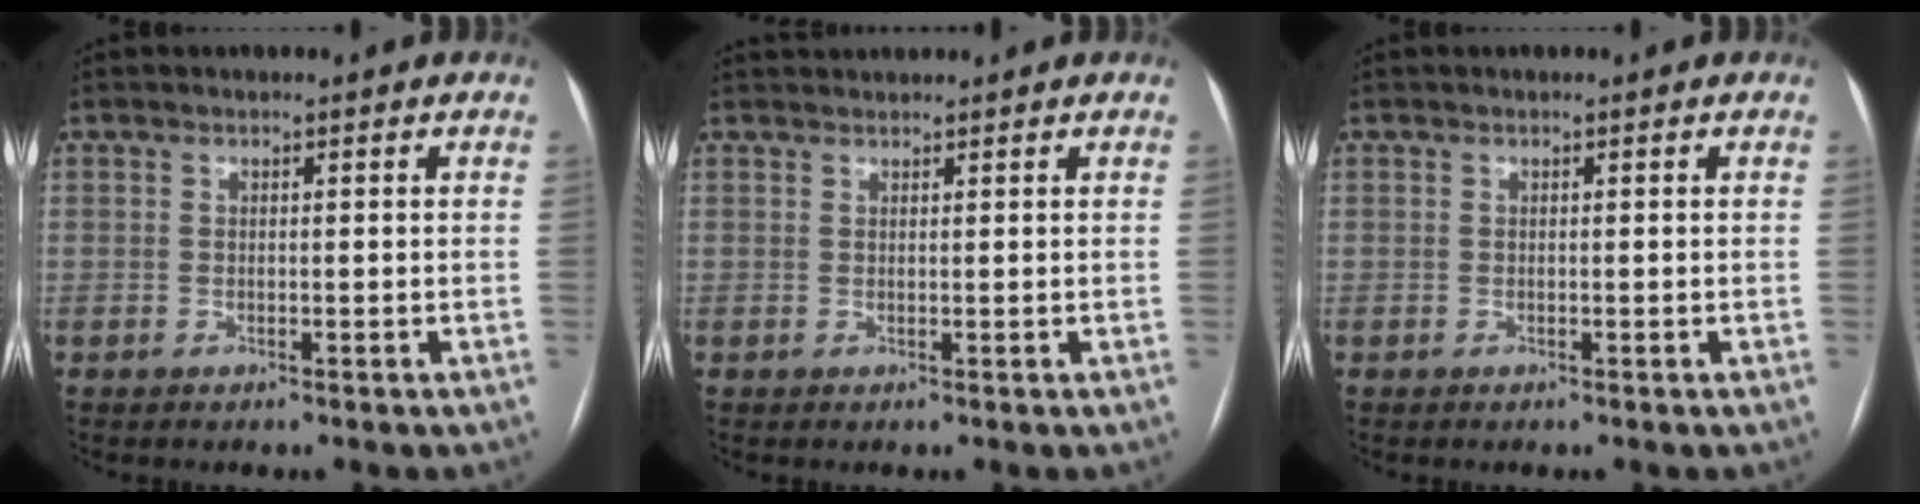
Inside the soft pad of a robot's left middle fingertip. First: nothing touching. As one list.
[{"total": 1.8, "force": [1.8, 0.1, 0.1], "torque": [-0.004, 0.024, 0.035]}, {"total": 0.0}]